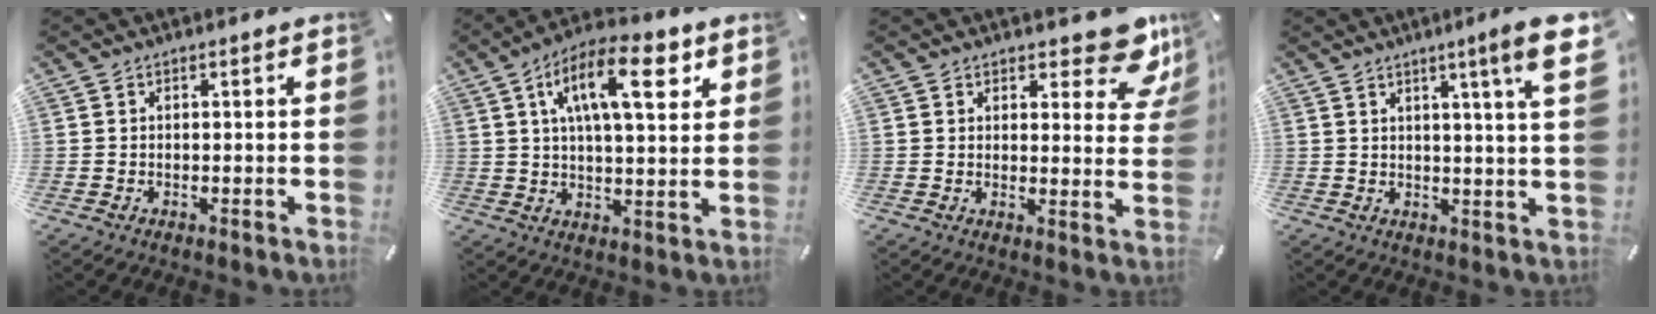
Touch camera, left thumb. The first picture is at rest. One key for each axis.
{"total": 15.8, "fx": 6.5, "fy": 6.4, "fz": 12.9, "tx": -0.207, "ty": -0.006, "tz": 0.104}
{"total": 9.5, "fx": 7.1, "fy": 4.1, "fz": 4.8, "tx": -0.033, "ty": -0.056, "tz": 0.119}
{"total": 9.8, "fx": 4.6, "fy": -0.1, "fz": 8.6, "tx": -0.135, "ty": -0.018, "tz": 0.068}